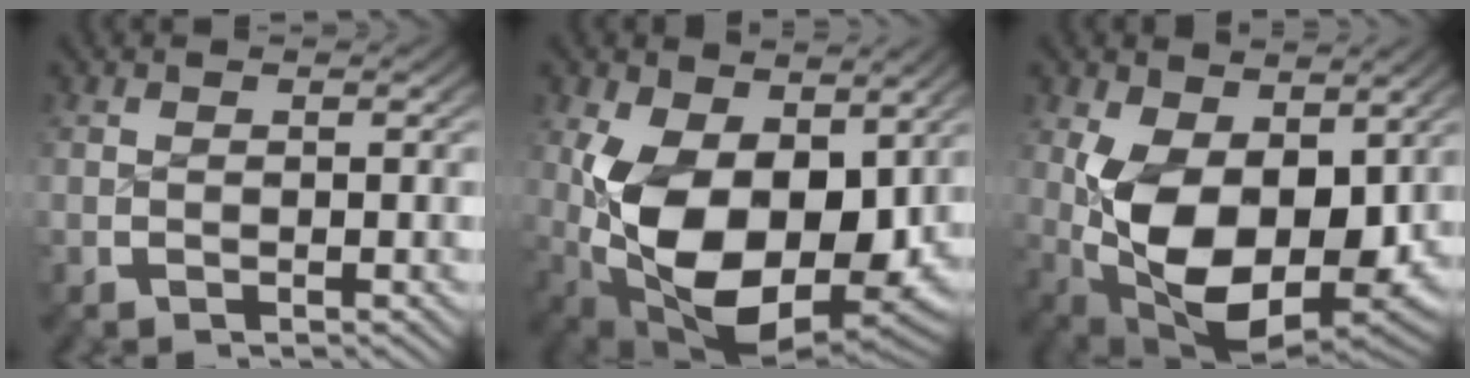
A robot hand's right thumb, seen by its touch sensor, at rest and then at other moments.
{"total": 17.8, "force": [-2.0, 11.4, 13.6], "torque": [-0.287, -0.093, 0.022]}
{"total": 16.0, "force": [-2.0, 10.1, 12.2], "torque": [-0.262, -0.086, 0.018]}